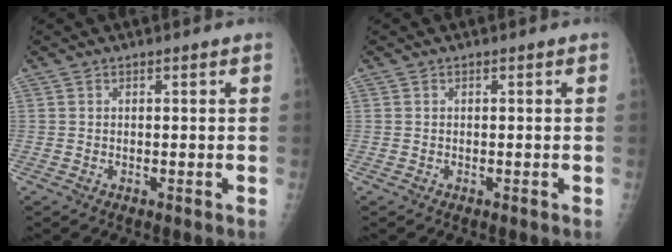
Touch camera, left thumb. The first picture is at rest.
{"total": 0.0}